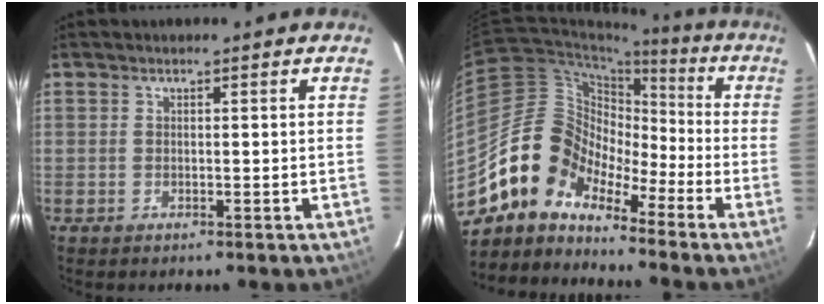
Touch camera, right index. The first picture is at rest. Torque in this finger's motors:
{"motor_torque": [1.00, -1.00, 0.29, -0.04]}